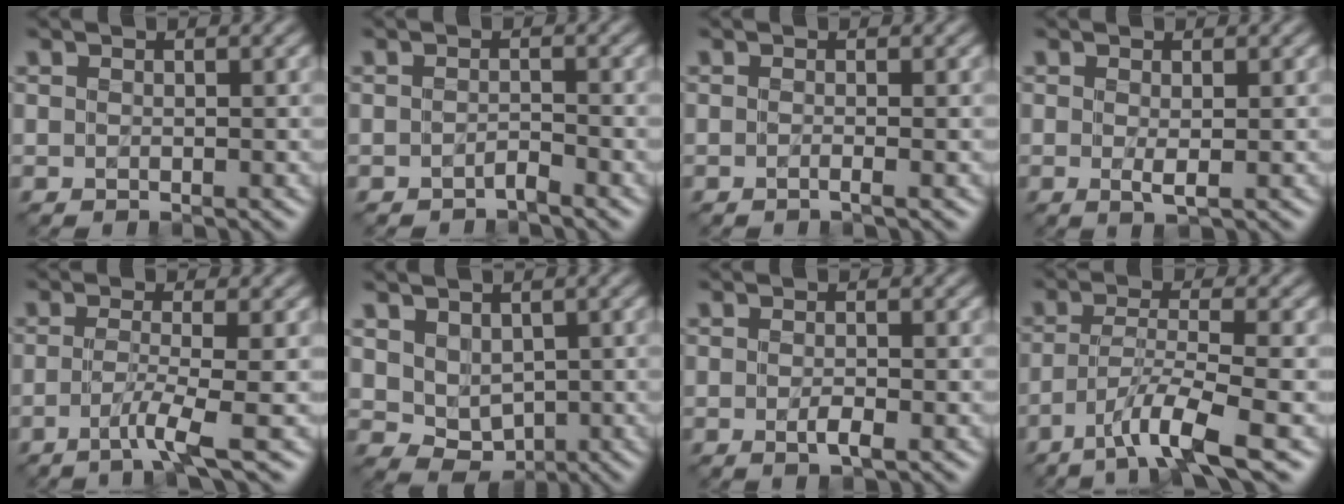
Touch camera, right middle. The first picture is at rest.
{"total": 1.0, "force": [-1.0, 0.1, 0.3], "torque": [-0.004, 0.001, -0.020]}
{"total": 0.7, "force": [-0.5, -0.1, 0.5], "torque": [-0.007, -0.001, -0.011]}
{"total": 1.2, "force": [-0.4, 0.2, 1.2], "torque": [-0.022, -0.003, -0.004]}
{"total": 2.5, "force": [-1.4, -0.7, 1.9], "torque": [-0.041, 0.002, -0.034]}
{"total": 3.6, "force": [0.7, 2.8, 2.1], "torque": [-0.036, -0.004, 0.019]}
{"total": 1.6, "force": [-0.7, 0.4, 1.3], "torque": [-0.024, -0.003, -0.013]}
{"total": 4.8, "force": [-3.1, -0.3, 3.6], "torque": [-0.064, 0.004, -0.066]}